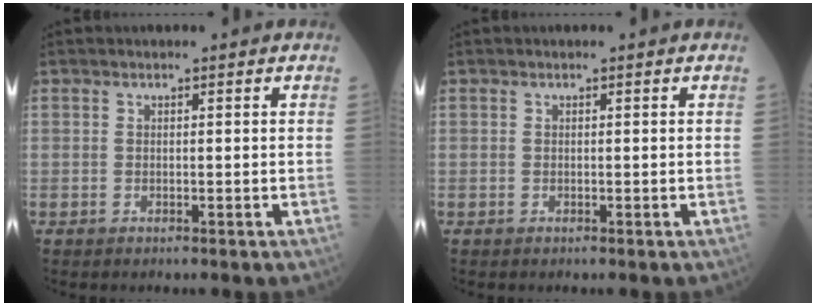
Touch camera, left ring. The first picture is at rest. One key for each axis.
{"total": 0.0}